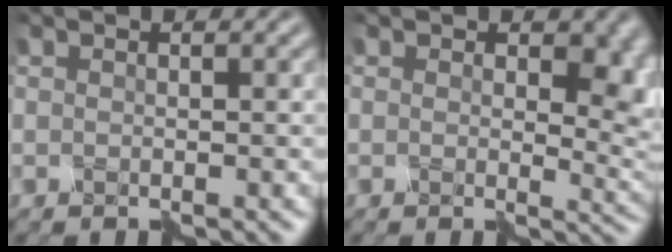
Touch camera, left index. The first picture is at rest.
{"total": 5.3, "force": [1.0, 3.3, 4.0], "torque": [-0.044, -0.008, 0.013]}